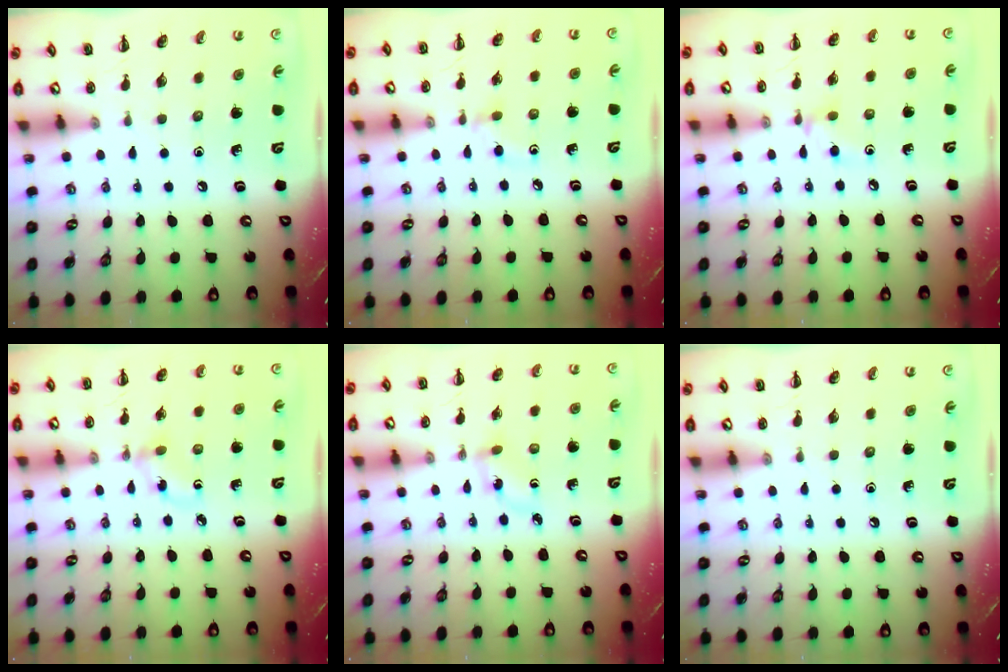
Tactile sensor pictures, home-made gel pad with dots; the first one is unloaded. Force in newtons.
{"total": 3.7, "press": 3.4, "slide": 1.4}
{"total": 3.7, "press": 3.5, "slide": 1.3}
{"total": 2.9, "press": 2.7, "slide": 1.2}
{"total": 3.1, "press": 2.8, "slide": 1.2}
{"total": 0.0}